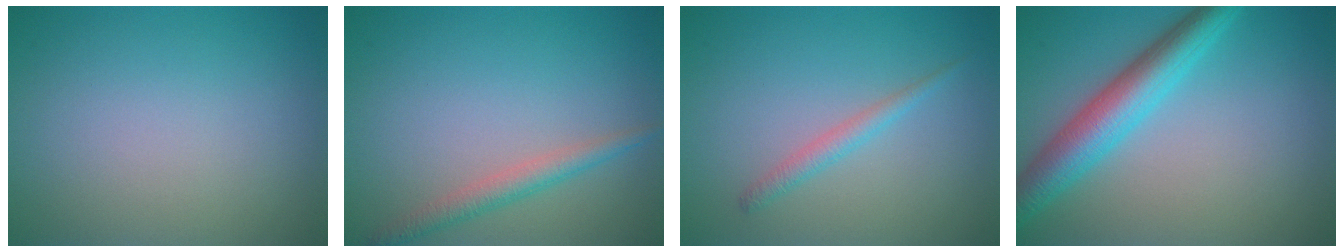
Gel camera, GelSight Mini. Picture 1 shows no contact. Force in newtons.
{"total": 2.2, "press": 2.2, "slide": 0.1}
{"total": 1.4, "press": 1.4, "slide": 0.1}
{"total": 5.6, "press": 5.6, "slide": 0.2}